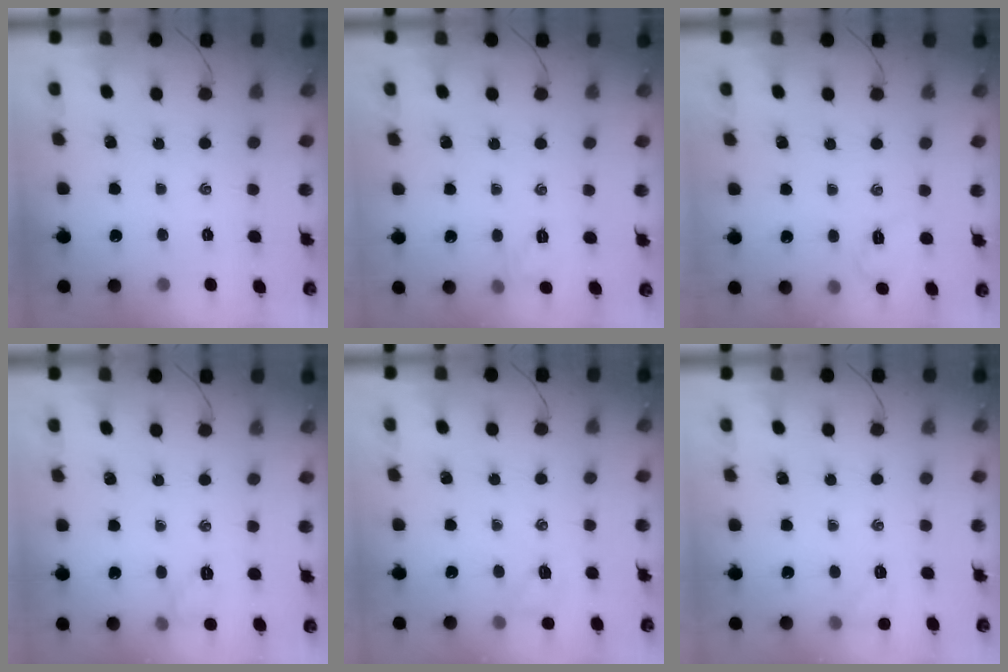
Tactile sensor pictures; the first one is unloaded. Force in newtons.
{"total": 5.9, "press": 5.7, "slide": 1.6}
{"total": 6.9, "press": 6.7, "slide": 1.6}
{"total": 7.0, "press": 6.8, "slide": 1.6}
{"total": 6.1, "press": 5.9, "slide": 1.6}
{"total": 6.8, "press": 6.6, "slide": 1.9}